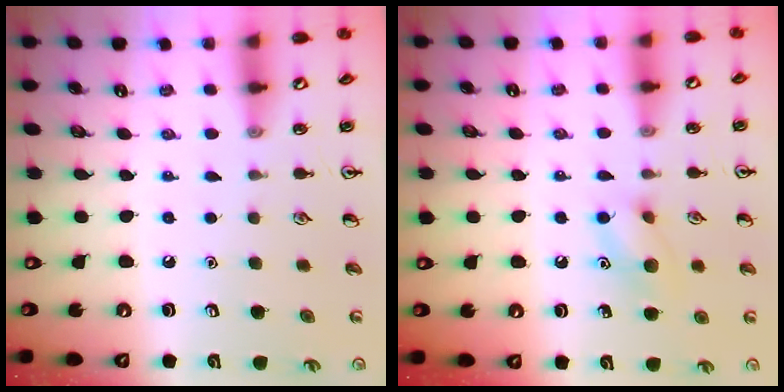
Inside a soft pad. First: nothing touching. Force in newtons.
{"total": 8.5, "press": 8.4, "slide": 1.4}